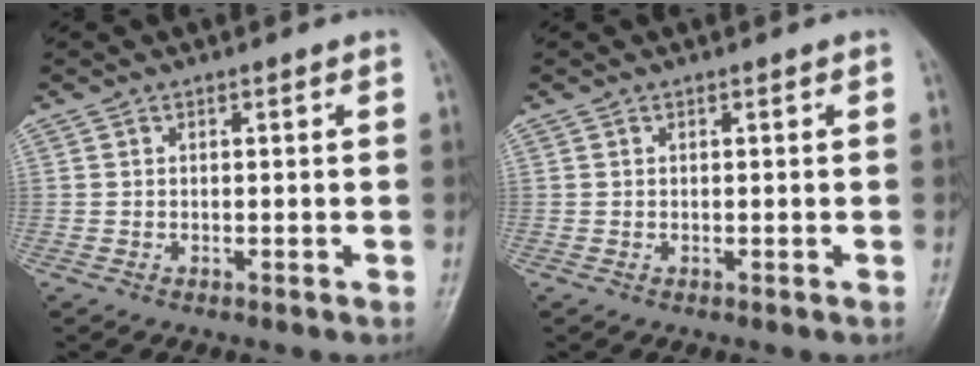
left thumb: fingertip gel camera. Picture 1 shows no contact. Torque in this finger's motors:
{"motor_torque": [-0.10, -0.04, -0.09, 0.00, 0.00]}